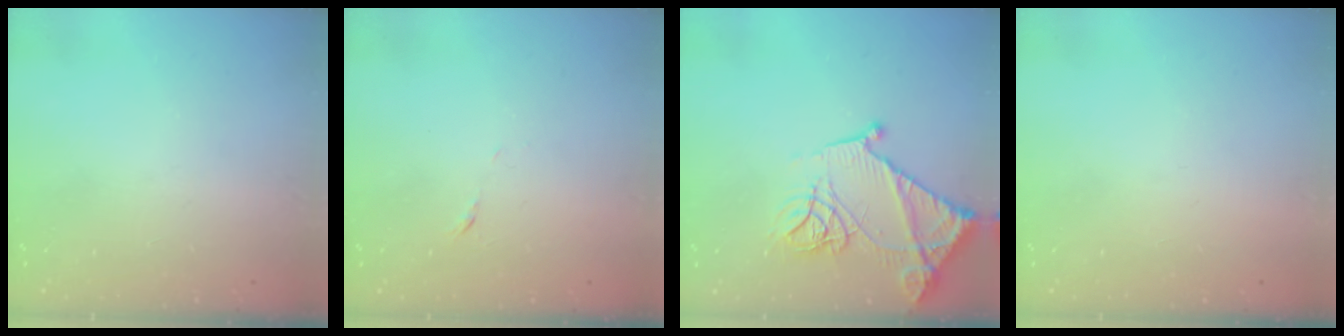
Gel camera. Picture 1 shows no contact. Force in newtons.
{"total": 4.4, "press": 4.3, "slide": 0.8}
{"total": 17.4, "press": 17.4, "slide": 1.3}
{"total": 1.5, "press": 1.5, "slide": 0.1}